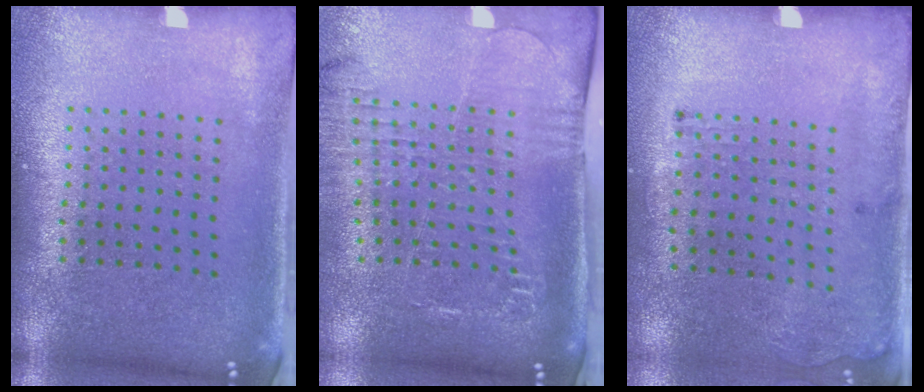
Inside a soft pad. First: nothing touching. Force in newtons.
{"total": 1.9, "press": 1.8, "slide": 0.8}
{"total": 1.8, "press": 1.2, "slide": 1.3}